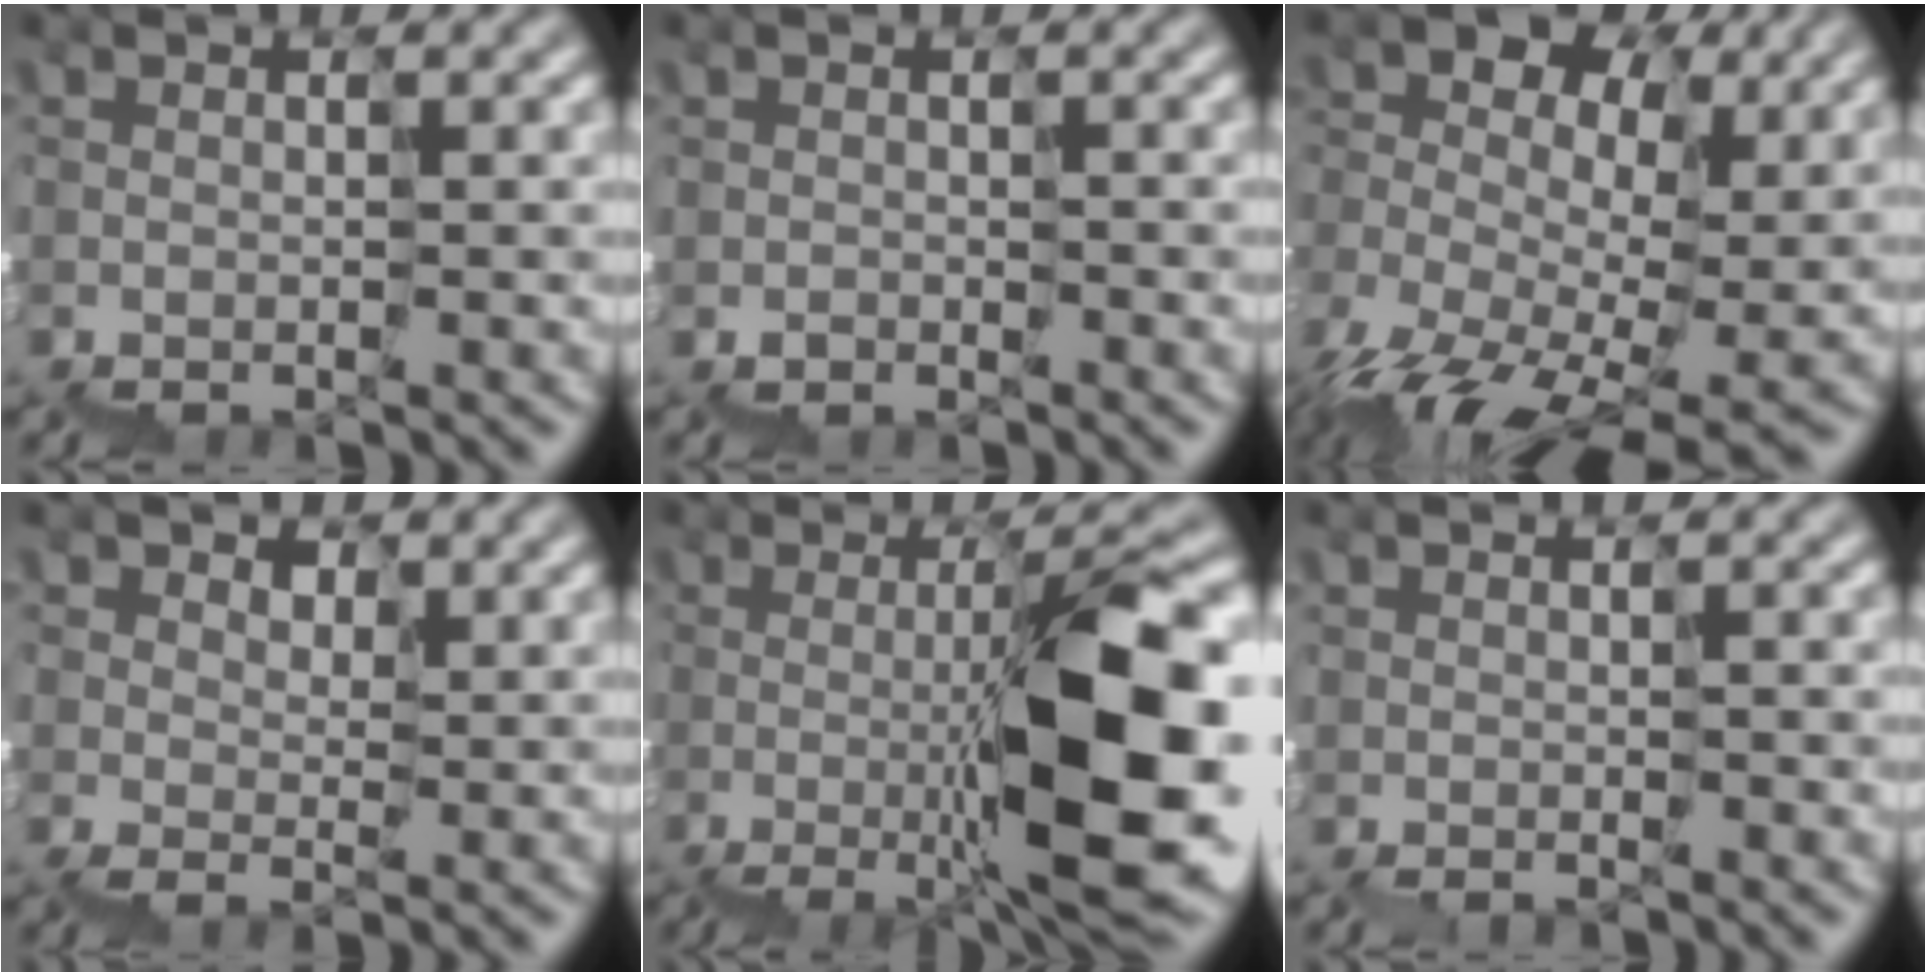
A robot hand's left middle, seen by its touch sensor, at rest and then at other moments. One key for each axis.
{"total": 0.8, "fx": -0.7, "fy": -0.1, "fz": -0.4, "tx": -0.002, "ty": 0.002, "tz": -0.010}
{"total": 11.6, "fx": -3.5, "fy": 7.4, "fz": 8.2, "tx": -0.169, "ty": 0.014, "tz": -0.053}
{"total": 2.1, "fx": 1.4, "fy": 1.5, "fz": 0.4, "tx": -0.016, "ty": 0.017, "tz": 0.020}
{"total": 8.8, "fx": -1.1, "fy": 2.2, "fz": 8.5, "tx": -0.144, "ty": 0.002, "tz": -0.012}
{"total": 0.9, "fx": -0.2, "fy": 0.3, "fz": 0.8, "tx": -0.005, "ty": -0.003, "tz": 0.003}